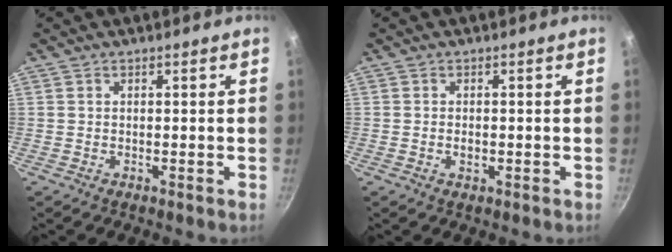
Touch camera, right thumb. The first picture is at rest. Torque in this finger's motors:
{"motor_torque": [-0.33, 0.11, -0.15, 0.02, -0.03]}